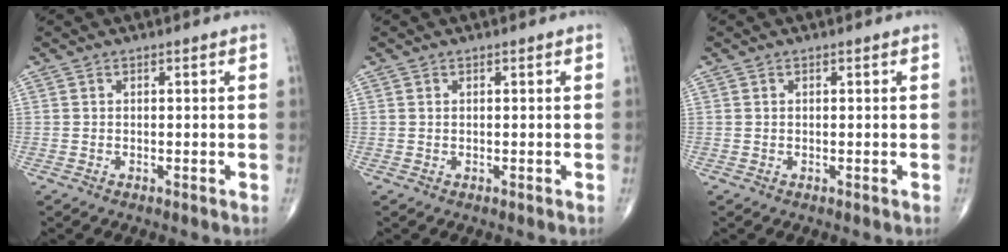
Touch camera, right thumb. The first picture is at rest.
{"total": 0.0}
{"total": 0.0}